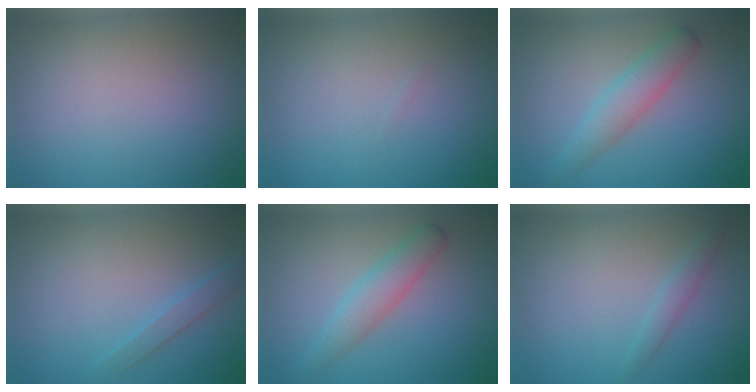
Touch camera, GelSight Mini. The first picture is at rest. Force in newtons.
{"total": 0.0}
{"total": 2.8, "press": 2.7, "slide": 0.1}
{"total": 1.4, "press": 1.4, "slide": 0.1}
{"total": 2.8, "press": 2.7, "slide": 0.1}
{"total": 1.3, "press": 1.3, "slide": 0.1}